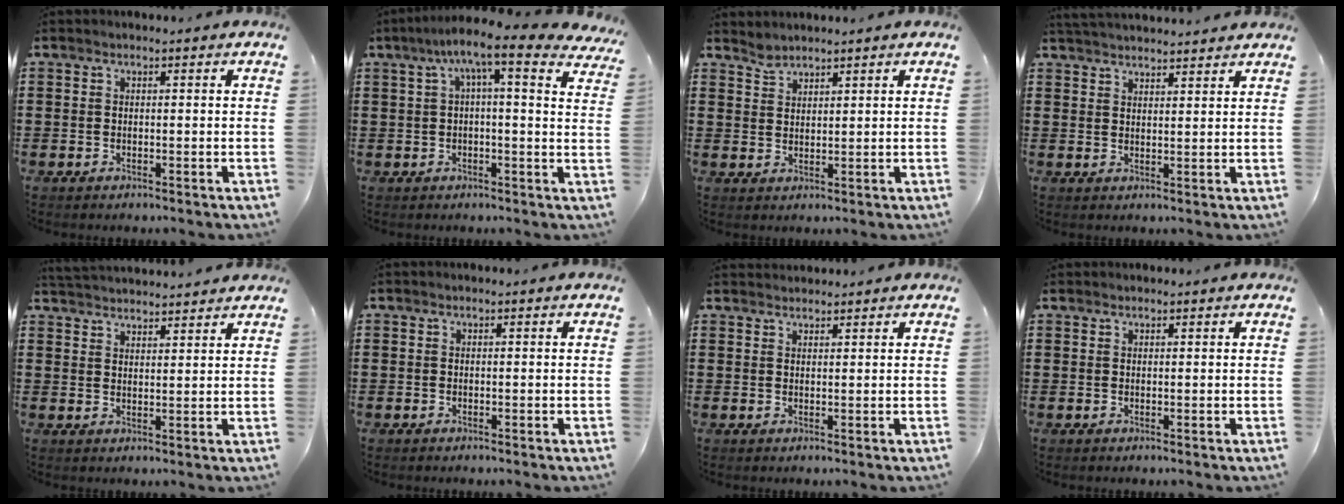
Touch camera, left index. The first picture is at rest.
{"total": 7.5, "force": [4.5, 0.4, 6.0], "torque": [-0.121, -0.016, 0.070]}
{"total": 1.9, "force": [1.8, 0.5, 0.1], "torque": [-0.007, 0.000, 0.036]}
{"total": 2.9, "force": [2.9, 0.0, 0.2], "torque": [-0.013, -0.007, 0.056]}
{"total": 3.0, "force": [3.0, 0.0, -0.1], "torque": [-0.009, -0.012, 0.056]}
{"total": 0.0}
{"total": 1.5, "force": [1.4, 0.2, -0.1], "torque": [-0.002, 0.001, 0.029]}
{"total": 0.6, "force": [0.6, 0.2, 0.1], "torque": [-0.004, 0.000, 0.013]}